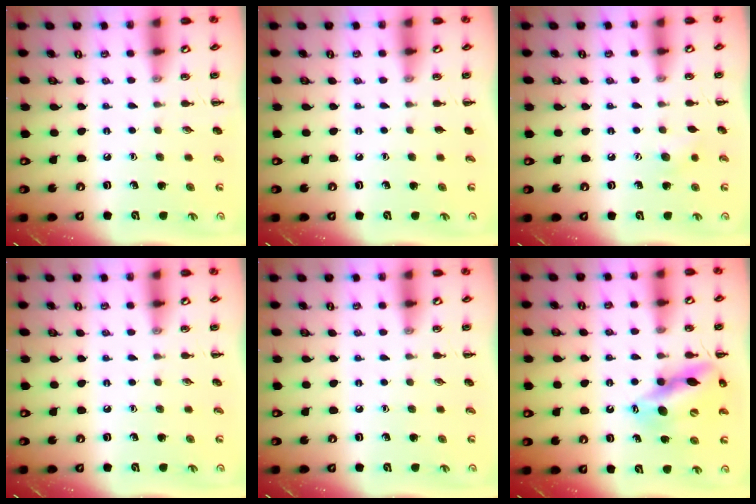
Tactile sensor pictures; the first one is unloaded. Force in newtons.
{"total": 0.0}
{"total": 6.5, "press": 6.3, "slide": 1.7}
{"total": 0.0}
{"total": 0.0}
{"total": 13.6, "press": 12.9, "slide": 4.1}